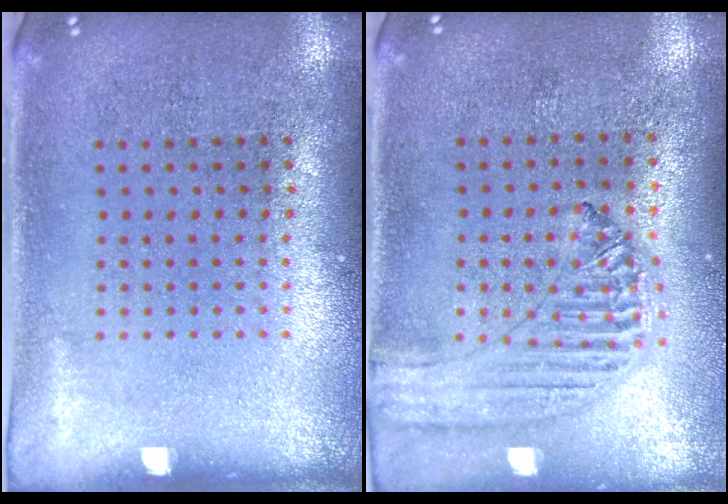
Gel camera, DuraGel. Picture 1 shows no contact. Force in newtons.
{"total": 1.3, "press": 1.3, "slide": 0.2}